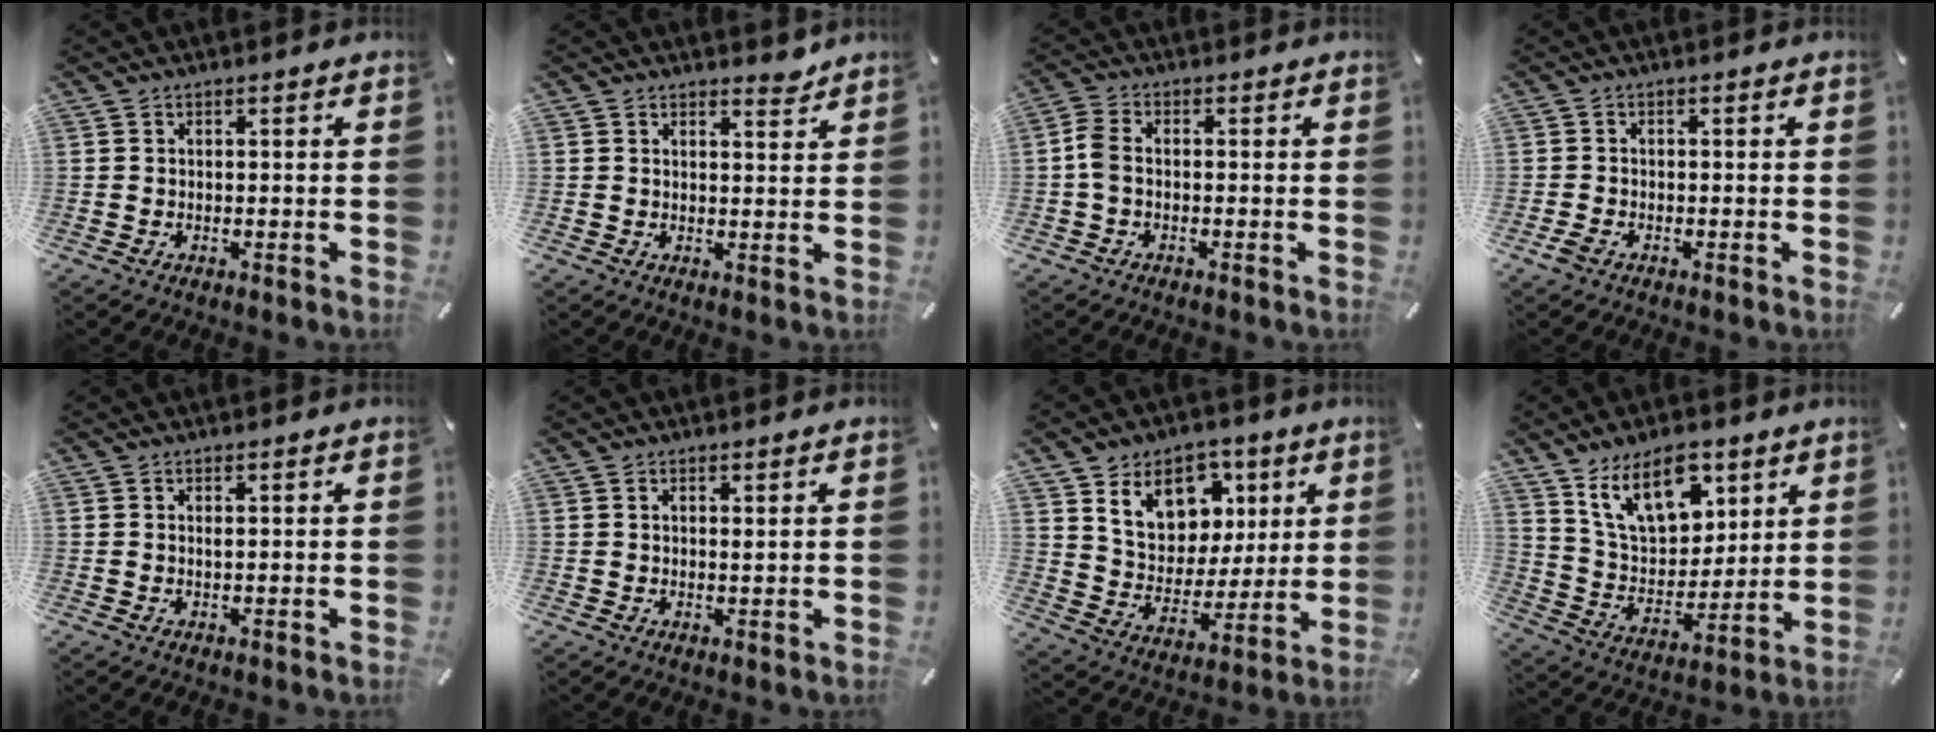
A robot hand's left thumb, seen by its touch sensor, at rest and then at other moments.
{"total": 2.8, "force": [2.5, 1.3, 0.3], "torque": [0.015, -0.019, 0.043]}
{"total": 4.0, "force": [-0.8, 2.5, 3.1], "torque": [-0.068, 0.004, -0.016]}
{"total": 1.5, "force": [-1.1, 0.8, 0.8], "torque": [-0.021, -0.001, -0.021]}
{"total": 0.6, "force": [0.3, 0.0, 0.5], "torque": [-0.012, -0.001, 0.005]}
{"total": 0.7, "force": [0.6, 0.2, 0.4], "torque": [-0.009, -0.002, 0.011]}
{"total": 14.8, "force": [6.9, 12.0, 5.3], "torque": [-0.090, -0.035, 0.133]}
{"total": 15.8, "force": [9.5, 9.3, 8.5], "torque": [-0.146, -0.038, 0.176]}